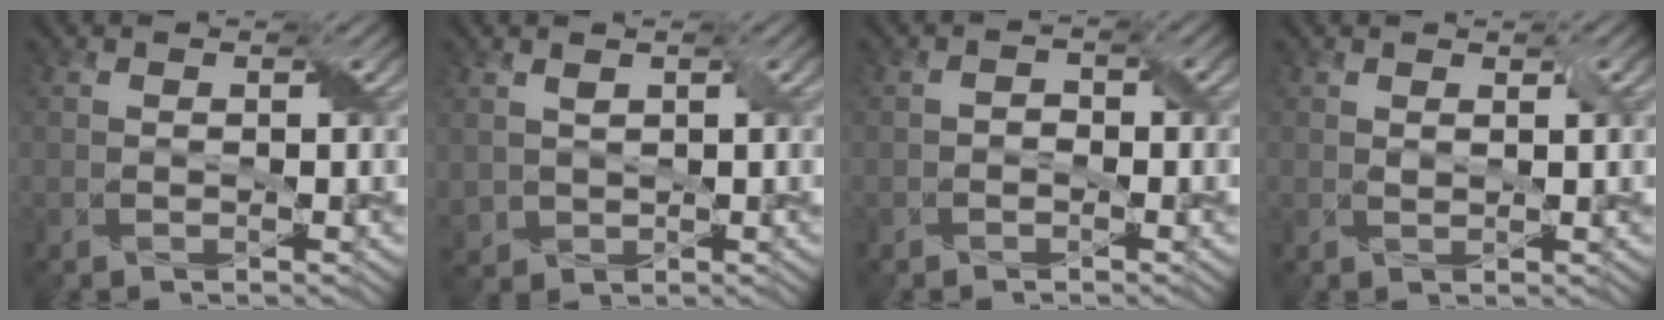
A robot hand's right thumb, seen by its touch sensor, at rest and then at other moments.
{"total": 2.1, "force": [0.7, 1.8, 0.9], "torque": [-0.031, -0.004, 0.020]}
{"total": 1.2, "force": [-0.8, 0.8, 0.3], "torque": [-0.006, -0.001, -0.016]}
{"total": 1.2, "force": [0.7, 0.5, 0.9], "torque": [-0.020, -0.001, 0.016]}